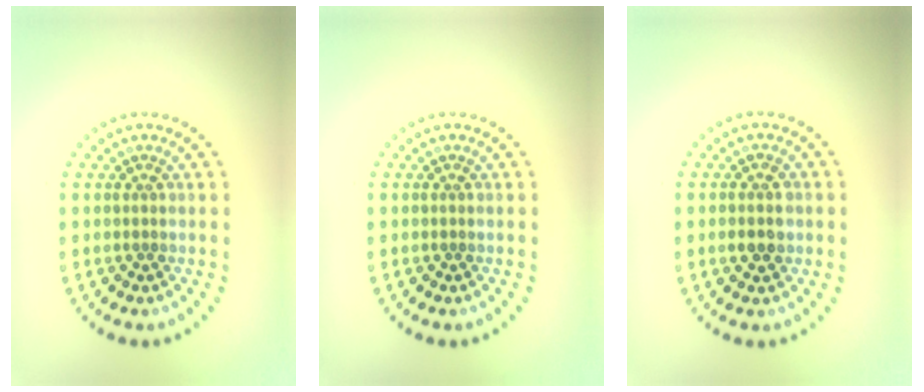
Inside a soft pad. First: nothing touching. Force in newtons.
{"total": 0.0}
{"total": 2.0, "press": 2.0, "slide": 0.3}